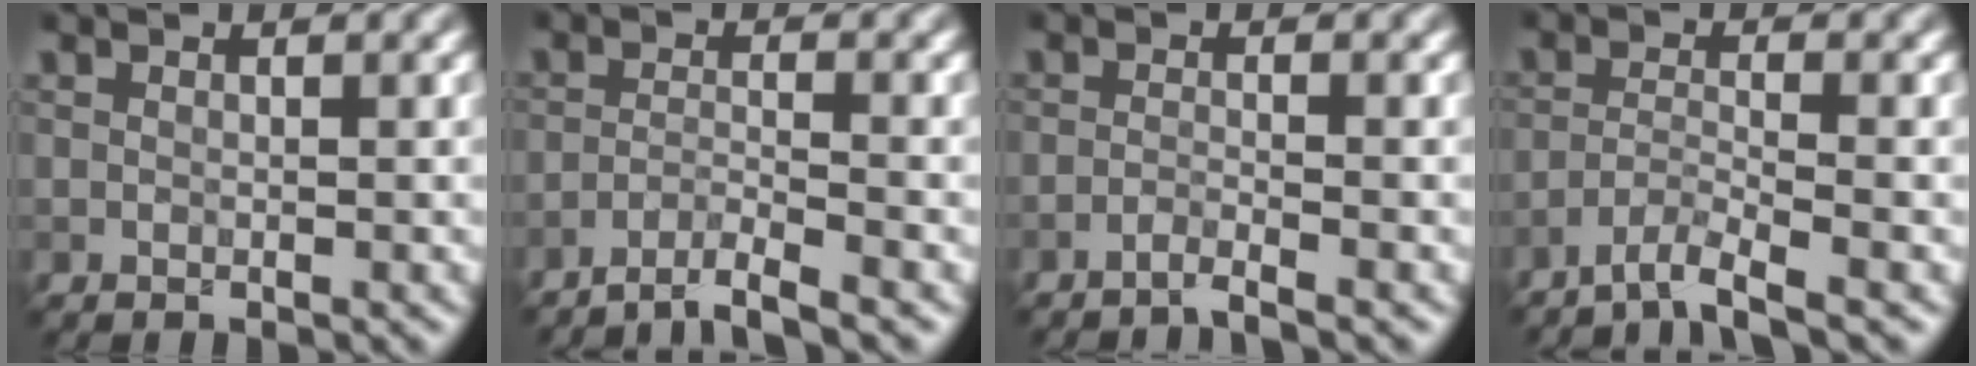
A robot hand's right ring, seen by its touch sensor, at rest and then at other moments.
{"total": 2.8, "force": [-2.3, 0.2, 1.6], "torque": [-0.021, 0.005, -0.054]}
{"total": 1.4, "force": [-1.1, 0.0, 0.9], "torque": [-0.010, 0.001, -0.032]}
{"total": 3.0, "force": [-2.4, 0.2, 1.8], "torque": [-0.029, 0.003, -0.057]}